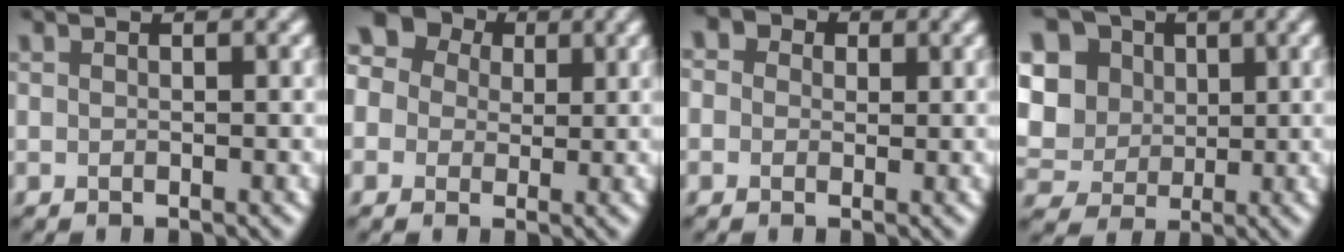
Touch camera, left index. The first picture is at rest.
{"total": 10.2, "force": [3.6, 8.1, 5.0], "torque": [-0.103, 0.041, 0.029]}
{"total": 6.4, "force": [2.8, 4.8, 3.1], "torque": [-0.064, 0.032, 0.009]}
{"total": 12.8, "force": [3.7, 10.7, 5.9], "torque": [-0.164, 0.022, 0.063]}